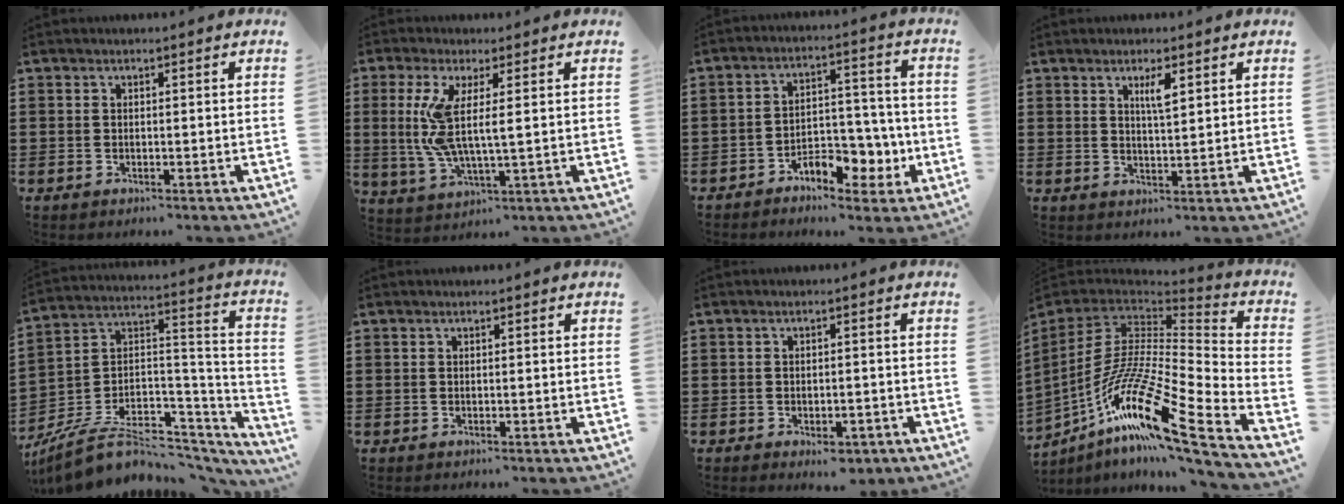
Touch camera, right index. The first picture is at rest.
{"total": 7.3, "force": [1.3, 1.3, 7.1], "torque": [-0.168, -0.016, 0.014]}
{"total": 6.9, "force": [-3.9, 4.1, 3.8], "torque": [-0.045, 0.020, -0.072]}
{"total": 3.1, "force": [1.5, 0.6, 2.6], "torque": [-0.046, 0.000, 0.023]}
{"total": 8.3, "force": [-4.6, 5.2, 4.5], "torque": [-0.100, 0.002, -0.081]}
{"total": 0.0}
{"total": 2.6, "force": [-1.9, 0.9, 1.4], "torque": [-0.025, 0.004, -0.037]}
{"total": 17.3, "force": [-9.7, 3.2, 14.0], "torque": [-0.302, -0.003, -0.194]}